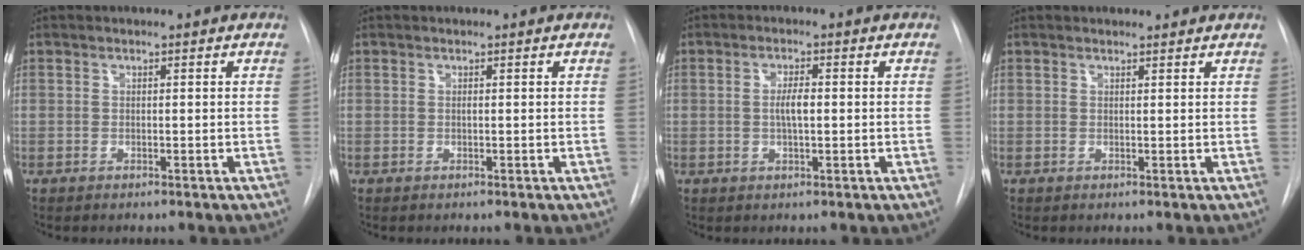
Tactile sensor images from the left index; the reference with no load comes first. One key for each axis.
{"total": 0.0}
{"total": 2.9, "fx": 0.1, "fy": 0.7, "fz": 2.8, "tx": -0.052, "ty": 0.002, "tz": 0.001}
{"total": 2.7, "fx": 2.6, "fy": 0.7, "fz": 0.5, "tx": -0.009, "ty": 0.014, "tz": 0.031}